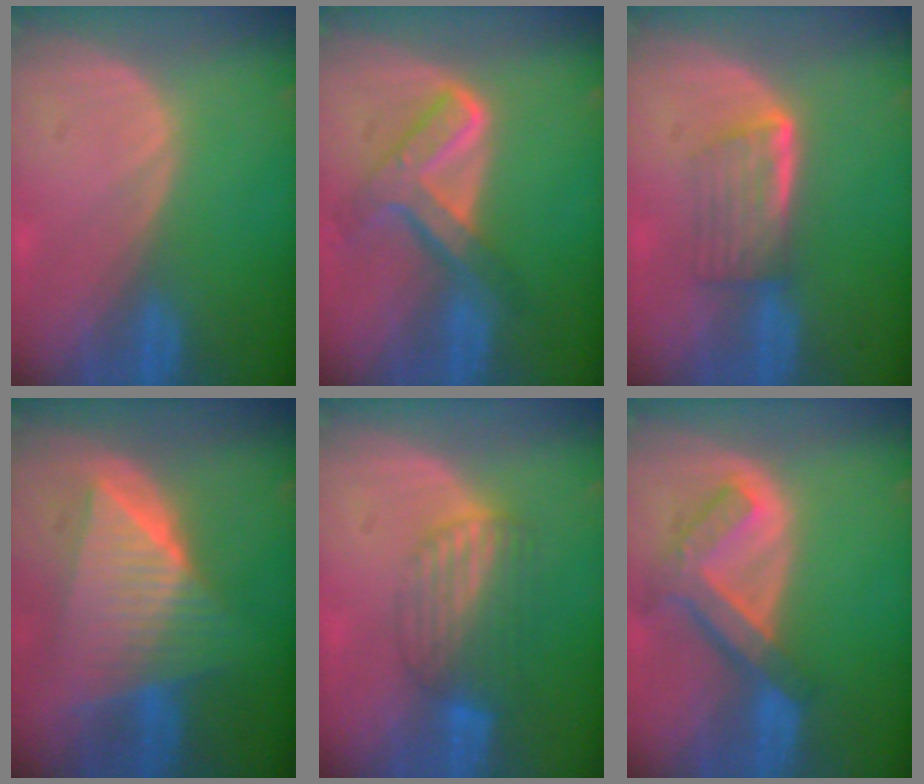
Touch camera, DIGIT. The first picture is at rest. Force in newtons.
{"total": 7.7, "press": 6.5, "slide": 4.2}
{"total": 5.8, "press": 4.9, "slide": 3.0}
{"total": 9.9, "press": 9.8, "slide": 0.6}
{"total": 6.9, "press": 6.0, "slide": 3.5}
{"total": 7.5, "press": 6.4, "slide": 3.8}